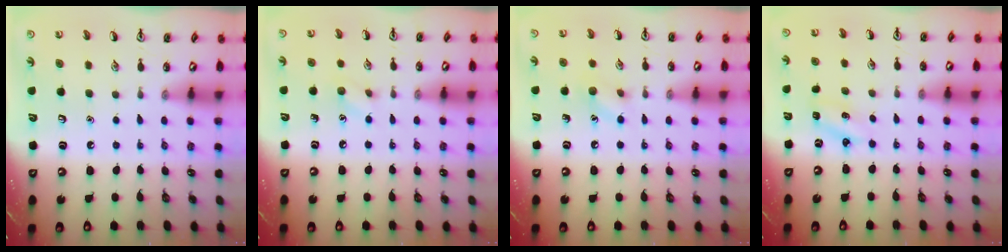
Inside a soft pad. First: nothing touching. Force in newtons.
{"total": 4.8, "press": 4.6, "slide": 1.3}
{"total": 7.4, "press": 7.2, "slide": 1.9}
{"total": 2.6, "press": 2.4, "slide": 0.8}